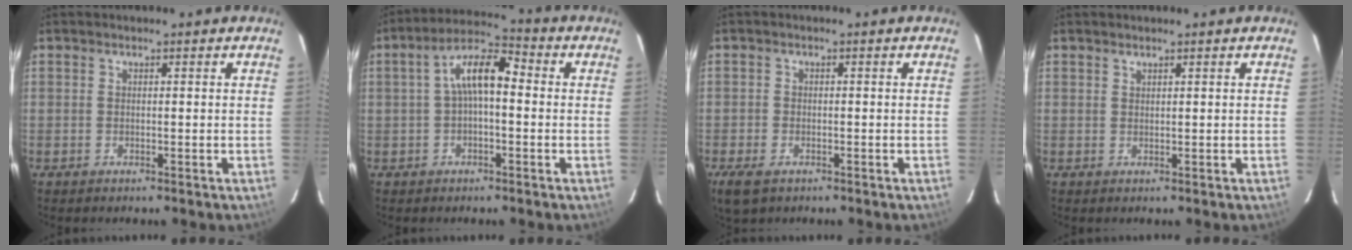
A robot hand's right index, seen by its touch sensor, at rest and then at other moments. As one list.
[{"total": 8.0, "force": [0.2, 3.3, 7.3], "torque": [-0.141, 0.029, 0.001]}, {"total": 4.7, "force": [-2.9, 2.6, 2.7], "torque": [-0.063, -0.014, -0.053]}, {"total": 0.6, "force": [0.5, 0.1, 0.1], "torque": [-0.002, 0.001, 0.012]}]